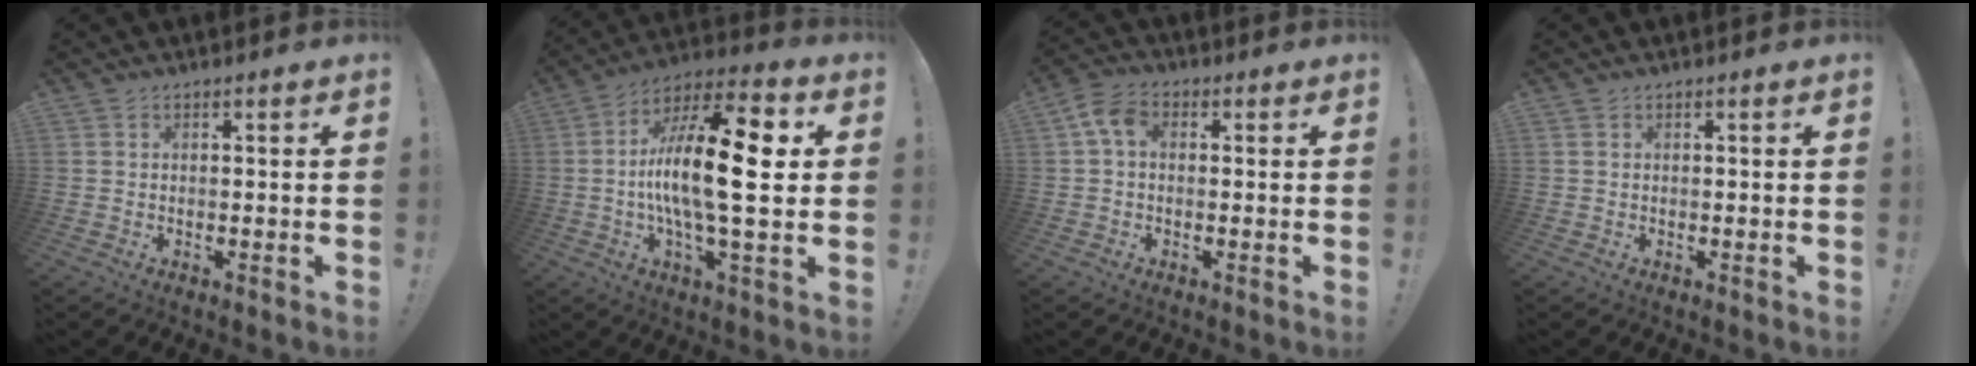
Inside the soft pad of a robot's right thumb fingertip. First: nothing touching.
{"total": 20.8, "force": [0.4, 5.9, 20.0], "torque": [-0.372, -0.004, -0.001]}
{"total": 6.3, "force": [1.0, 4.1, 4.7], "torque": [-0.097, 0.012, 0.023]}
{"total": 0.0}